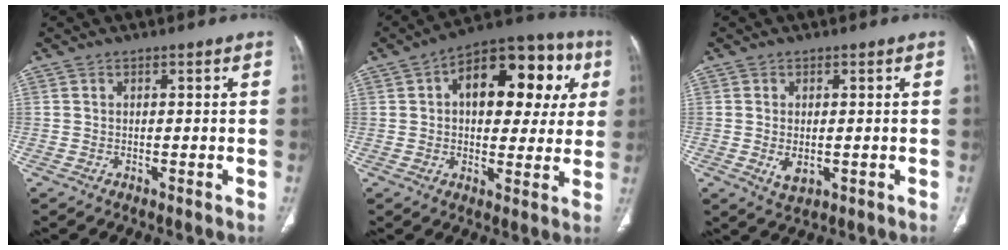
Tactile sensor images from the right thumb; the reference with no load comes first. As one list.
[{"total": 19.9, "force": [5.4, 11.1, 15.7], "torque": [-0.159, 0.023, 0.066]}, {"total": 3.3, "force": [-0.5, 1.9, 2.7], "torque": [-0.048, -0.006, 0.000]}]